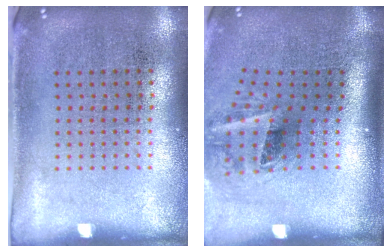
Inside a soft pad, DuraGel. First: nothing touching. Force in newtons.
{"total": 2.1, "press": 1.3, "slide": 1.7}